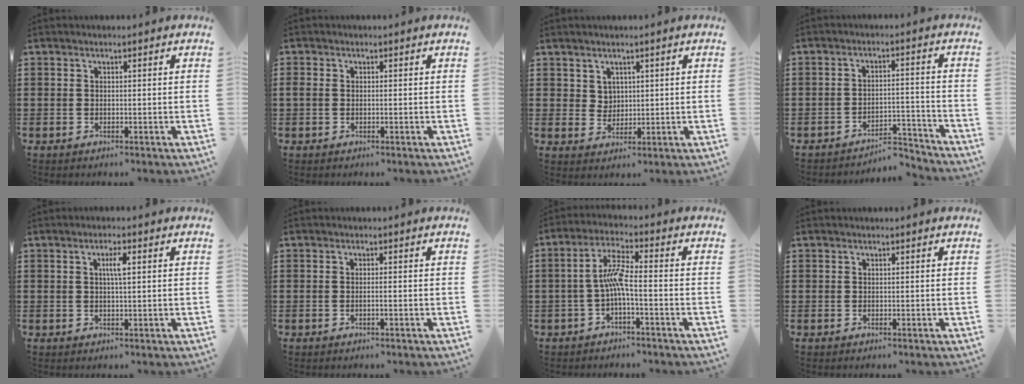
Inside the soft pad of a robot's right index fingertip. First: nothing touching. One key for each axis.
{"total": 0.8, "fx": -0.3, "fy": 0.4, "fz": 0.6, "tx": -0.014, "ty": -0.001, "tz": -0.006}
{"total": 2.7, "fx": 1.7, "fy": 2.1, "fz": 0.4, "tx": -0.018, "ty": 0.007, "tz": 0.033}
{"total": 5.1, "fx": -4.8, "fy": 0.6, "fz": 1.5, "tx": -0.028, "ty": 0.001, "tz": -0.096}
{"total": 2.4, "fx": 0.5, "fy": 0.4, "fz": 2.3, "tx": -0.047, "ty": 0.003, "tz": 0.006}
{"total": 0.9, "fx": -0.4, "fy": -0.2, "fz": 0.8, "tx": -0.015, "ty": -0.004, "tz": -0.008}
{"total": 5.8, "fx": -1.3, "fy": 0.8, "fz": 5.6, "tx": -0.118, "ty": 0.000, "tz": -0.030}
{"total": 0.0}